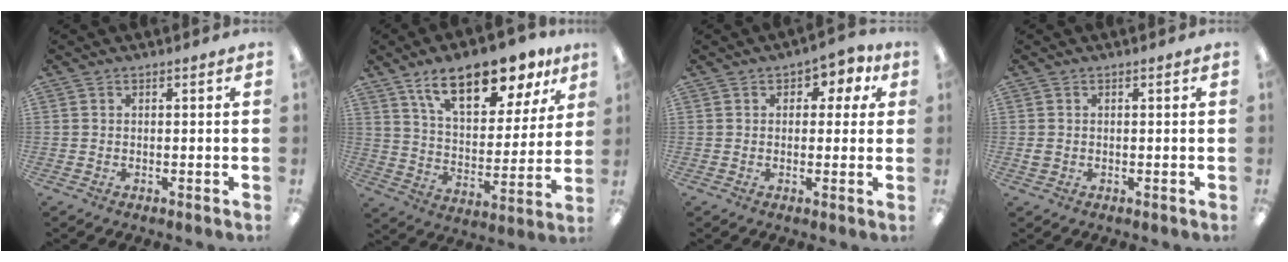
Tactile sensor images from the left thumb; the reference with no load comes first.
{"total": 18.4, "force": [12.7, 7.7, 10.9], "torque": [-0.173, -0.063, 0.214]}
{"total": 4.2, "force": [1.5, 3.1, 2.5], "torque": [-0.023, -0.001, 0.020]}
{"total": 1.3, "force": [0.2, 1.2, 0.5], "torque": [-0.002, 0.001, 0.000]}